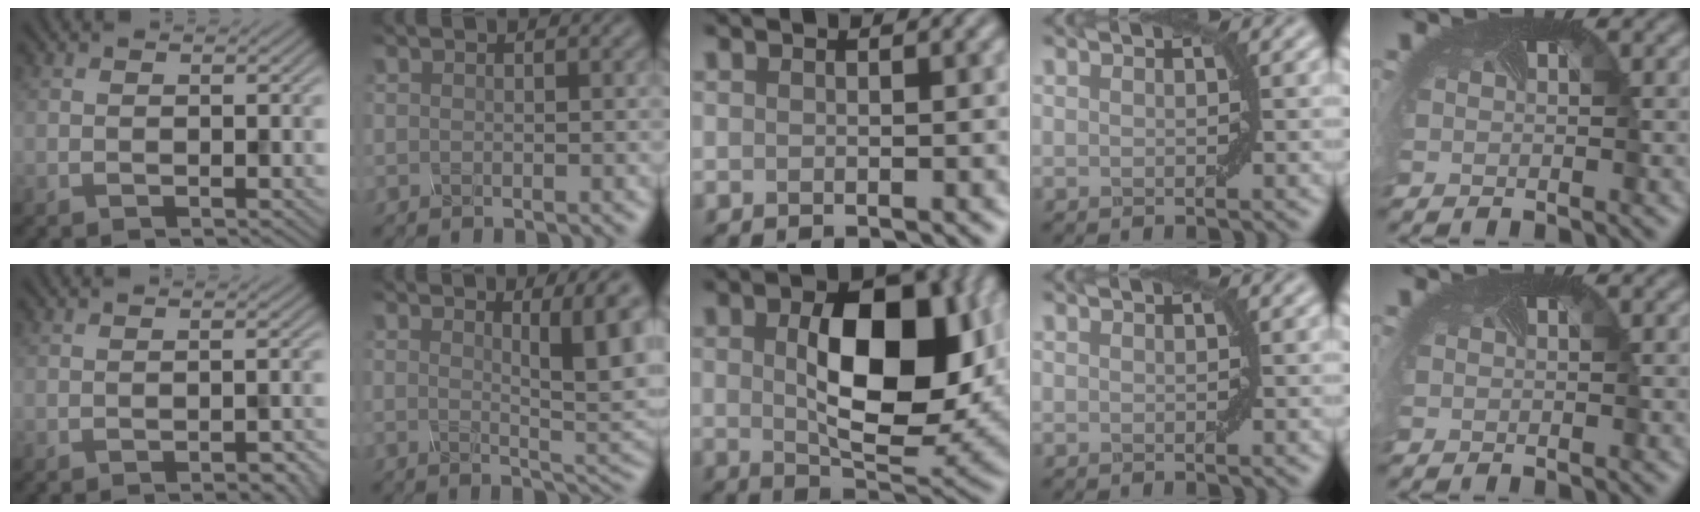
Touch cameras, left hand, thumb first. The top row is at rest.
{"thumb": {"total": 2.4, "force": [-1.7, 0.5, 1.5], "torque": [-0.017, 0.002, -0.023]}, "index": {"total": 6.8, "force": [2.1, 1.6, 6.2], "torque": [-0.073, -0.010, 0.035]}, "middle": {"total": 11.0, "force": [1.0, 5.6, 9.4], "torque": [-0.144, 0.001, 0.023]}}